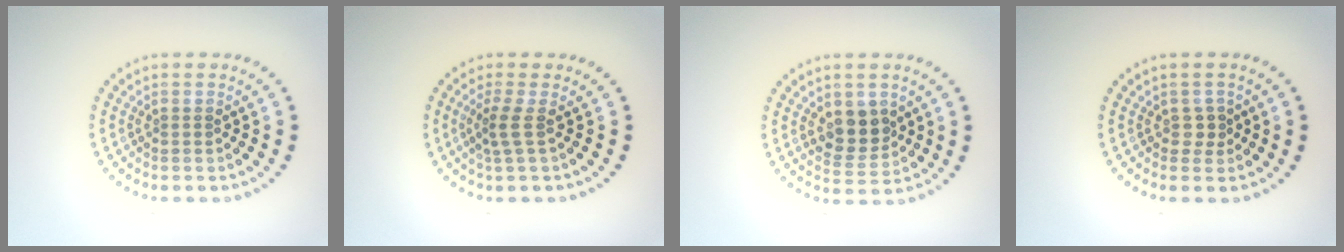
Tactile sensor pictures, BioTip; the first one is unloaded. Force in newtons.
{"total": 2.0, "press": 1.3, "slide": 1.4}
{"total": 3.4, "press": 3.3, "slide": 0.9}
{"total": 1.1, "press": 0.9, "slide": 0.6}